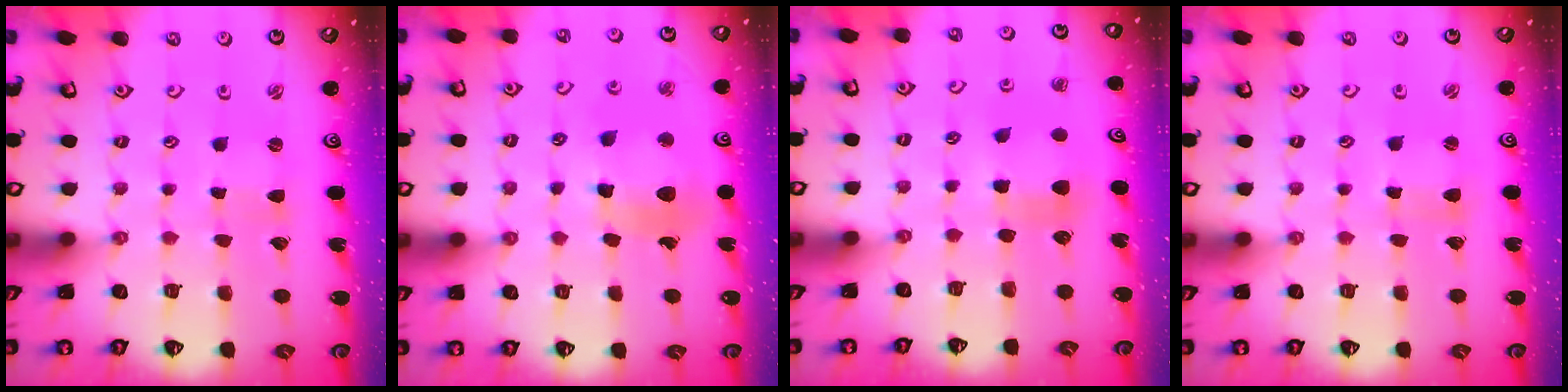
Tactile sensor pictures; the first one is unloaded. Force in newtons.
{"total": 12.1, "press": 12.0, "slide": 1.2}
{"total": 5.6, "press": 5.6, "slide": 0.1}
{"total": 2.2, "press": 2.2, "slide": 0.3}